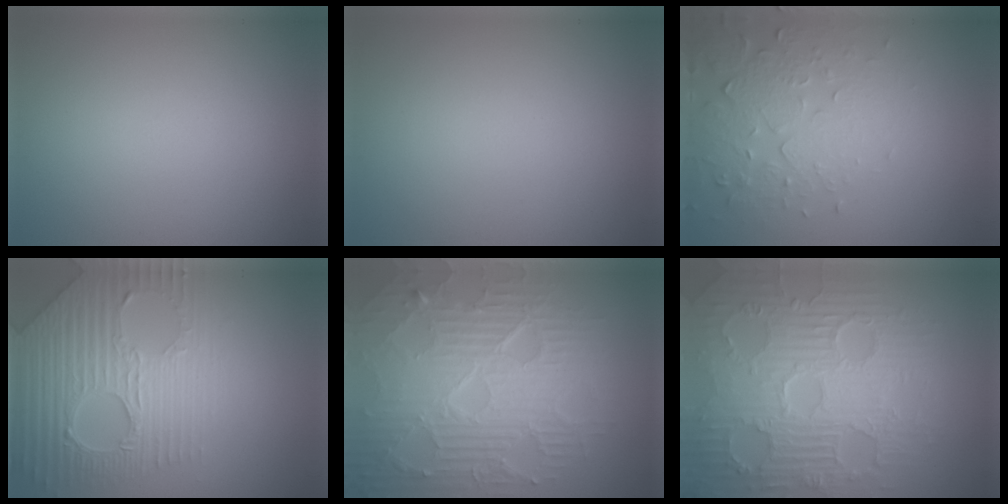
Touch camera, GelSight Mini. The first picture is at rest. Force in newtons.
{"total": 0.0}
{"total": 5.0, "press": 3.6, "slide": 3.4}
{"total": 6.6, "press": 5.4, "slide": 3.8}
{"total": 10.8, "press": 6.8, "slide": 8.4}
{"total": 9.5, "press": 6.8, "slide": 6.6}